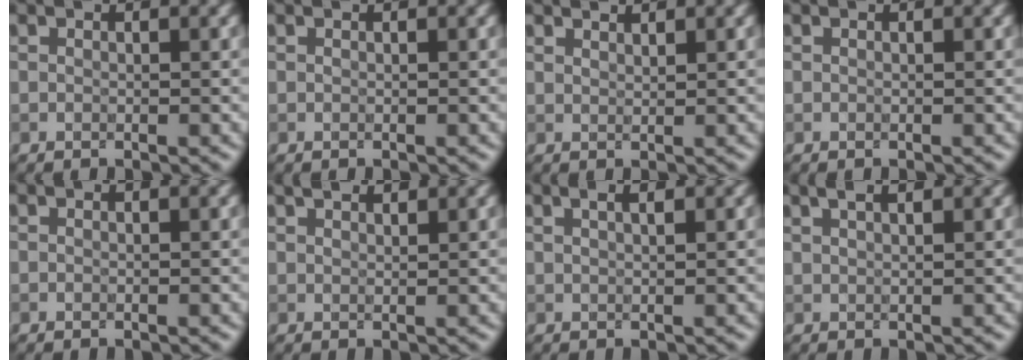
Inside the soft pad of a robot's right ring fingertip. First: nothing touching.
{"total": 0.0}
{"total": 0.8, "force": [0.8, 0.1, -0.2], "torque": [0.012, 0.003, 0.013]}
{"total": 0.0}
{"total": 0.0}
{"total": 1.8, "force": [1.6, 0.5, 0.6], "torque": [0.005, 0.010, 0.019]}
{"total": 1.7, "force": [1.0, 0.8, 1.2], "torque": [0.001, 0.006, -0.003]}
{"total": 2.4, "force": [1.6, 1.0, 1.5], "torque": [0.001, 0.016, 0.004]}